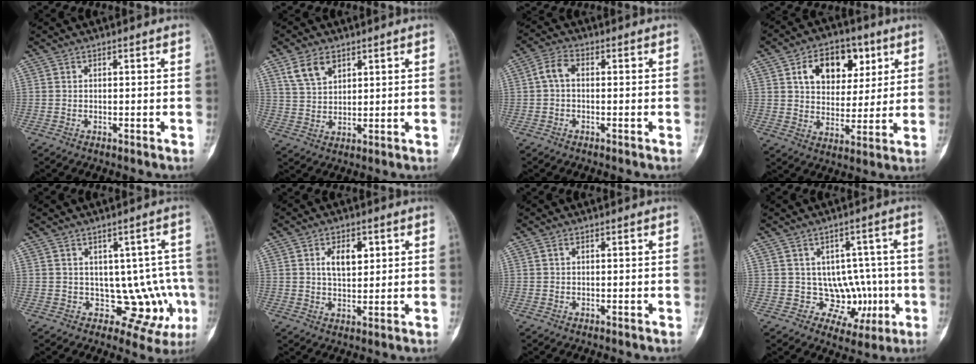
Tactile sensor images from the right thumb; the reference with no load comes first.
{"total": 6.2, "force": [3.6, 3.7, 3.4], "torque": [-0.056, -0.013, 0.076]}
{"total": 3.9, "force": [0.1, 2.4, 3.1], "torque": [-0.058, 0.014, -0.006]}
{"total": 14.3, "force": [5.7, 9.6, 8.8], "torque": [-0.092, -0.009, 0.093]}
{"total": 8.9, "force": [-0.3, 6.7, 5.9], "torque": [-0.023, 0.000, 0.014]}
{"total": 5.9, "force": [2.0, 3.4, 4.4], "torque": [-0.061, -0.010, 0.036]}
{"total": 0.6, "force": [0.3, 0.3, 0.4], "torque": [-0.011, 0.004, 0.006]}
{"total": 9.1, "force": [-0.7, 8.0, 4.3], "torque": [0.000, 0.015, 0.006]}